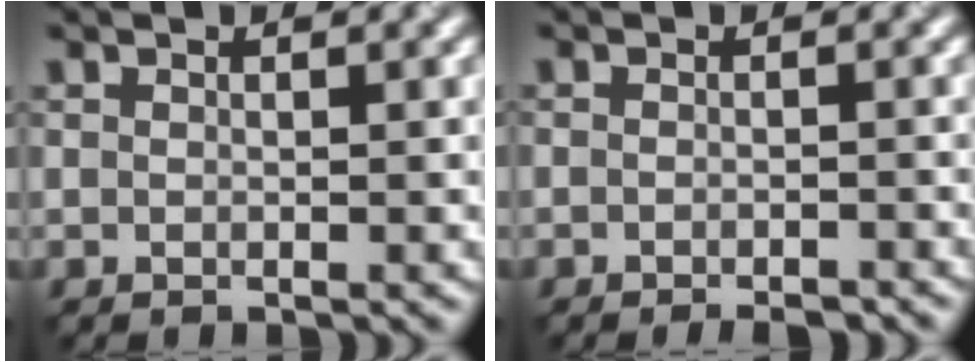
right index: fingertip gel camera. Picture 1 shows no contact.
{"total": 2.0, "force": [-1.7, 0.4, 1.1], "torque": [0.001, 0.005, -0.017]}